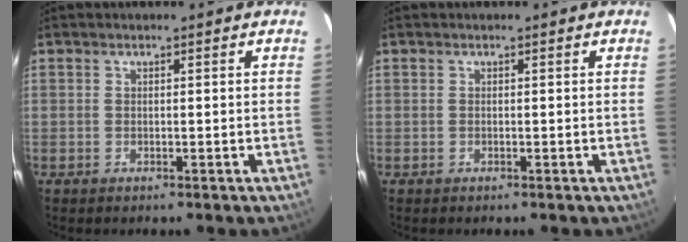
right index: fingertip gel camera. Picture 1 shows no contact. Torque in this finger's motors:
{"motor_torque": [0.06, 0.04, -0.01, 0.00]}